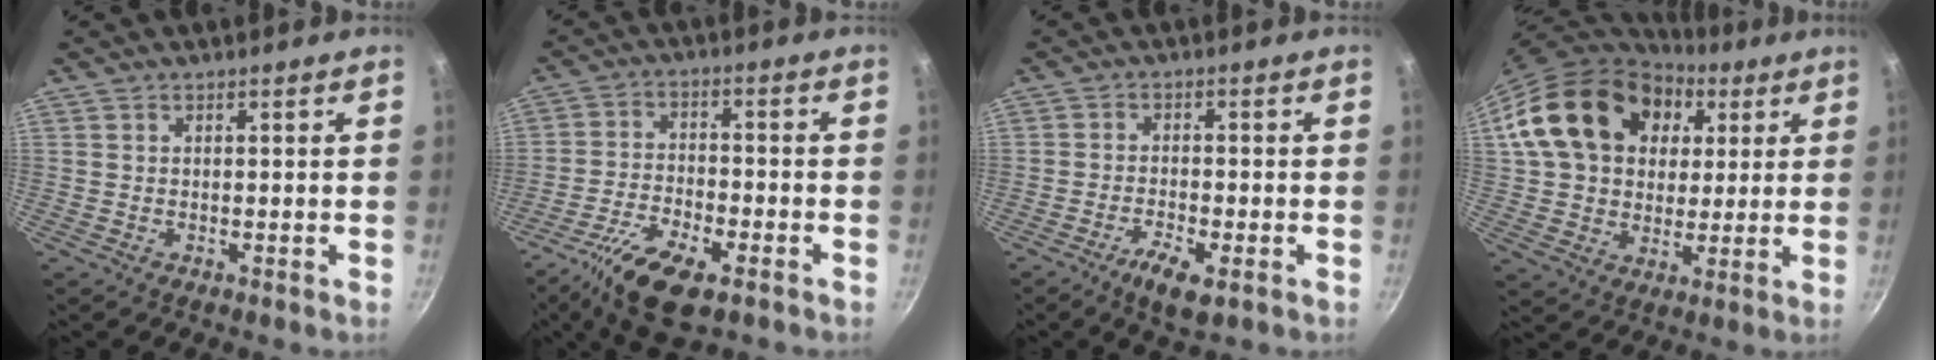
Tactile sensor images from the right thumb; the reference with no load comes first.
{"total": 12.6, "force": [-7.2, 5.1, 8.9], "torque": [-0.164, 0.026, -0.133]}
{"total": 5.9, "force": [-3.0, 1.9, 4.7], "torque": [-0.085, 0.012, -0.052]}
{"total": 22.3, "force": [6.8, 16.8, 12.9], "torque": [-0.210, 0.015, 0.116]}